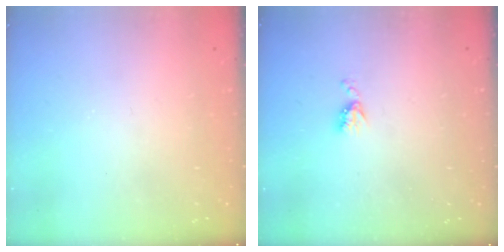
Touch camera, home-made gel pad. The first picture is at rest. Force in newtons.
{"total": 4.8, "press": 4.8, "slide": 0.7}